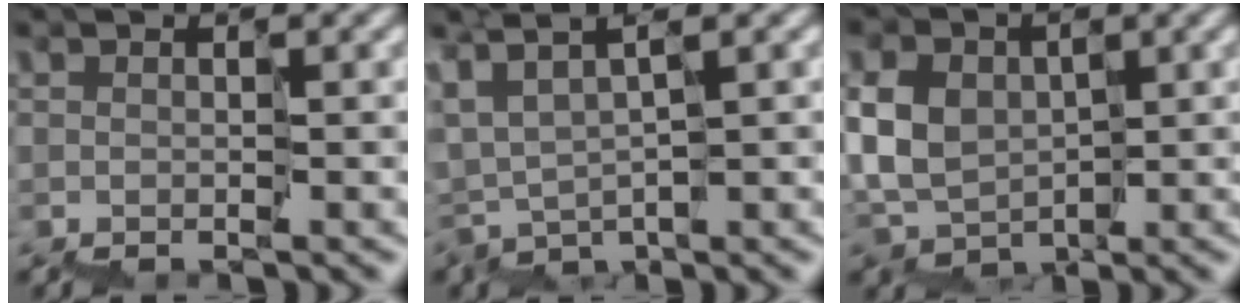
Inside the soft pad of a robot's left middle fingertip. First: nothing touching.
{"total": 1.9, "force": [1.0, 0.4, 1.6], "torque": [-0.054, 0.007, 0.021]}
{"total": 4.2, "force": [0.6, 3.6, 2.1], "torque": [-0.047, 0.017, 0.000]}